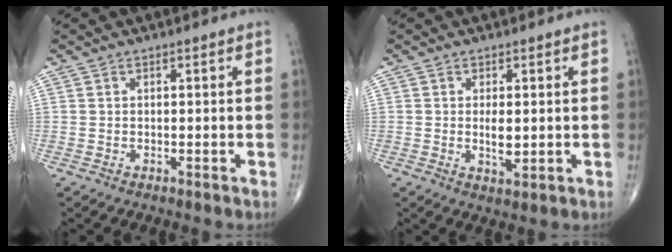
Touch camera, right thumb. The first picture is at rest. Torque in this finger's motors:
{"motor_torque": [2.57, 2.44, 1.24, 0.02, 0.33]}